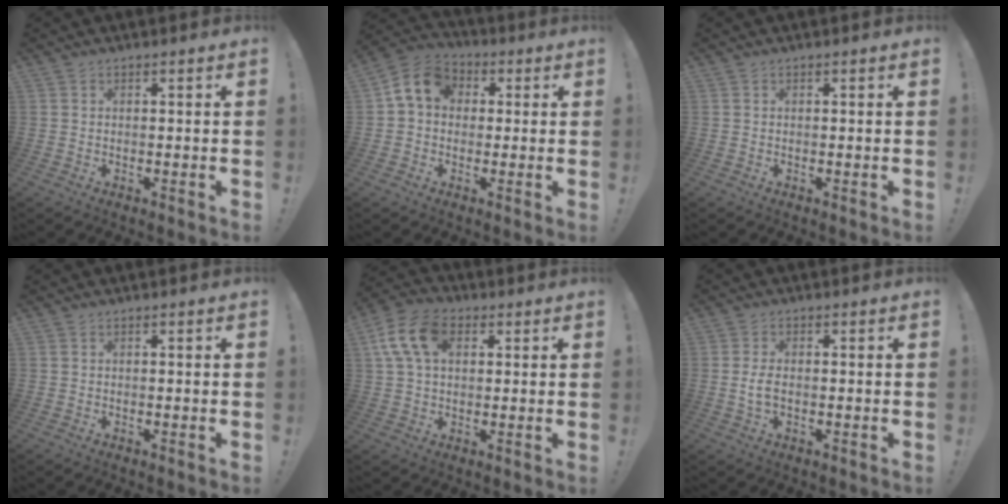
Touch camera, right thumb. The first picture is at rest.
{"total": 9.5, "force": [2.1, 7.6, 5.3], "torque": [-0.082, 0.010, 0.046]}
{"total": 0.0}
{"total": 0.0}
{"total": 13.6, "force": [4.1, 8.9, 9.5], "torque": [-0.168, 0.002, 0.080]}
{"total": 3.7, "force": [-0.6, 1.9, 3.1], "torque": [-0.059, 0.001, -0.013]}